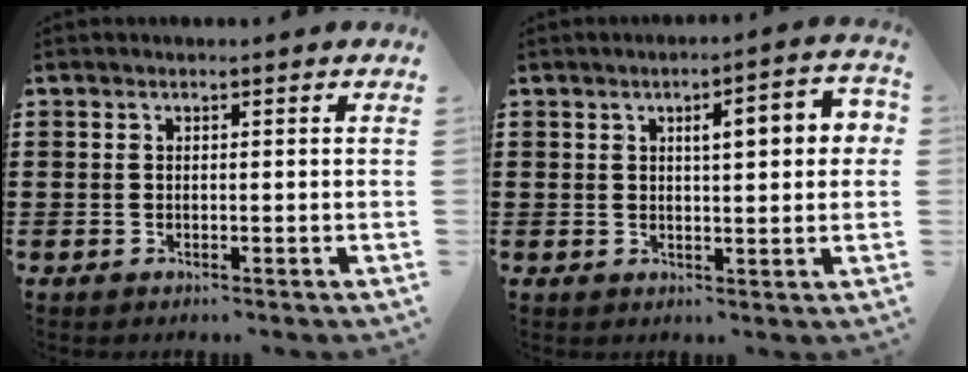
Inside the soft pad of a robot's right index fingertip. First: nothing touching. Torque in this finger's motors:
{"motor_torque": [1.15, -0.33, 0.22, 0.09]}